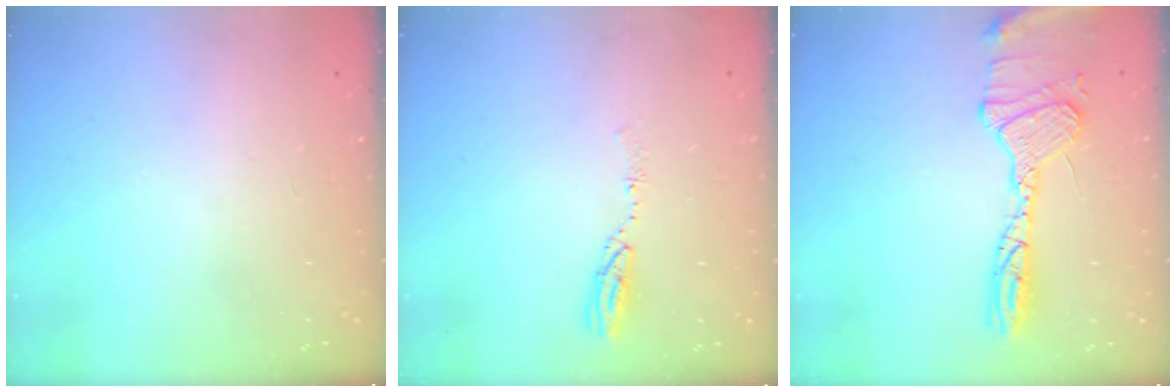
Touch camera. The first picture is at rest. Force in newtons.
{"total": 4.6, "press": 4.6, "slide": 0.4}
{"total": 15.0, "press": 14.7, "slide": 2.7}